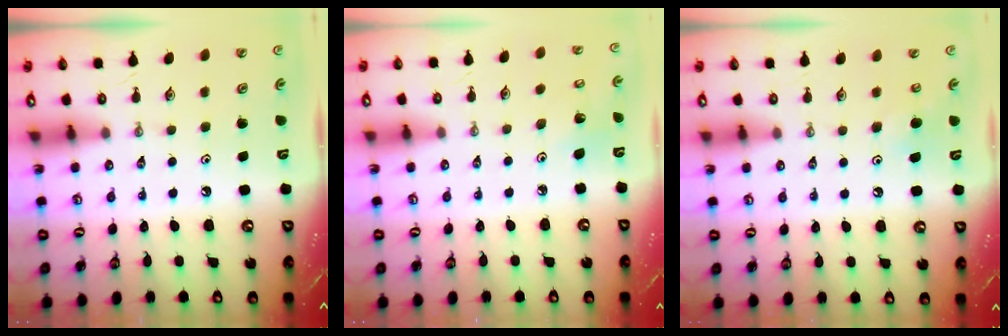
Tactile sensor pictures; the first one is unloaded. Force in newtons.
{"total": 3.6, "press": 3.4, "slide": 1.1}
{"total": 5.3, "press": 5.1, "slide": 1.2}